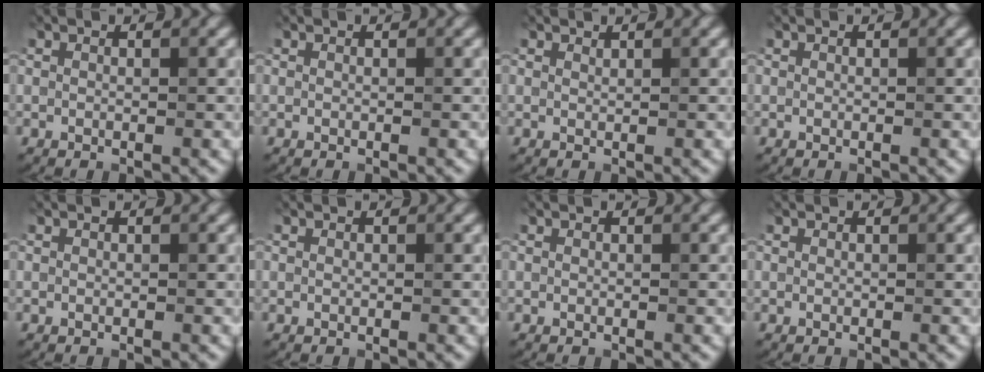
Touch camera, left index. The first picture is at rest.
{"total": 0.0}
{"total": 0.0}
{"total": 0.0}
{"total": 0.0}
{"total": 0.0}
{"total": 0.0}
{"total": 0.0}